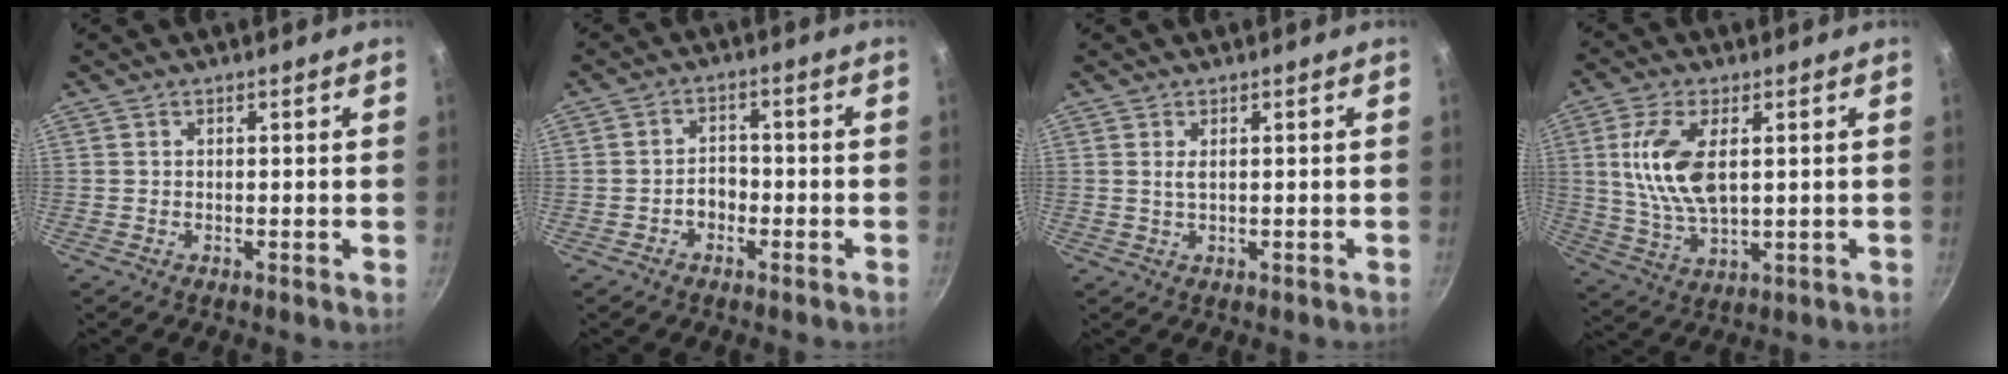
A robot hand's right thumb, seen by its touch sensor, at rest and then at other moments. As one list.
[{"total": 3.4, "force": [-1.6, 2.4, 1.7], "torque": [-0.008, 0.022, -0.030]}, {"total": 1.2, "force": [0.3, 0.5, 1.1], "torque": [-0.020, -0.001, 0.006]}, {"total": 11.8, "force": [2.2, 5.9, 10.0], "torque": [-0.193, -0.008, 0.048]}]